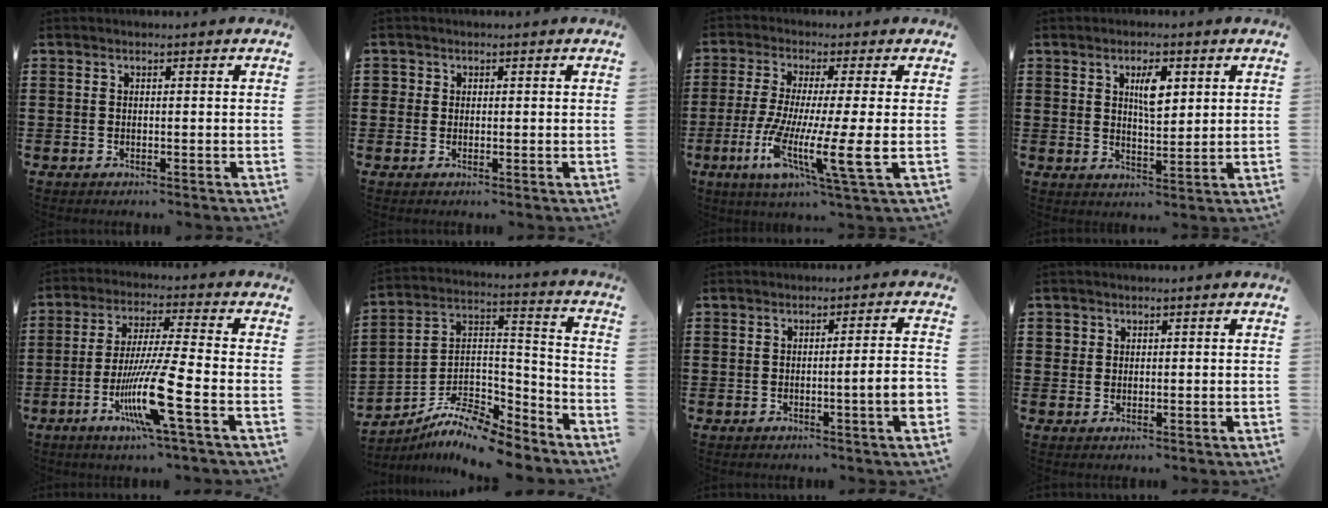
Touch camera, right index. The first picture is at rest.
{"total": 0.9, "force": [0.2, 0.9, 0.1], "torque": [-0.004, 0.006, 0.004]}
{"total": 11.3, "force": [-3.2, 0.4, 10.9], "torque": [-0.229, -0.023, -0.067]}
{"total": 4.9, "force": [1.9, 1.8, 4.1], "torque": [-0.064, -0.004, 0.025]}
{"total": 12.0, "force": [-4.9, 0.3, 11.0], "torque": [-0.220, -0.013, -0.094]}
{"total": 9.5, "force": [-8.3, 2.5, 3.9], "torque": [-0.080, 0.015, -0.165]}
{"total": 4.7, "force": [-1.2, -0.1, 4.5], "torque": [-0.075, -0.011, -0.019]}
{"total": 1.3, "force": [0.7, 1.1, 0.1], "torque": [-0.005, 0.006, 0.014]}